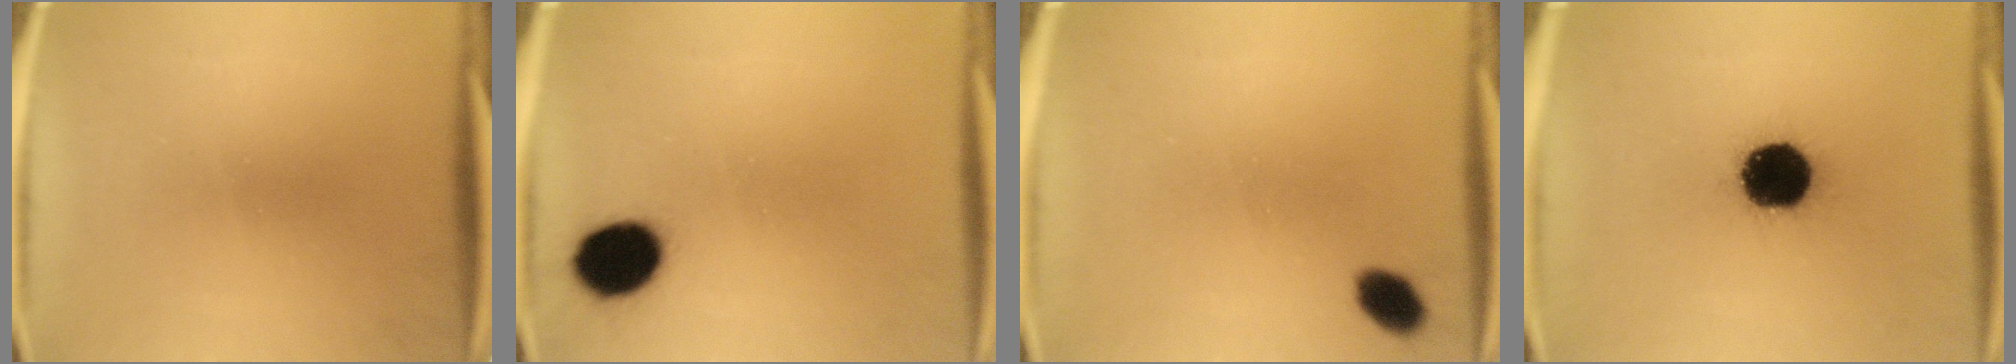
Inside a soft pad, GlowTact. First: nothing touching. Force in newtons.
{"total": 10.6}
{"total": 4.2}
{"total": 18.7}